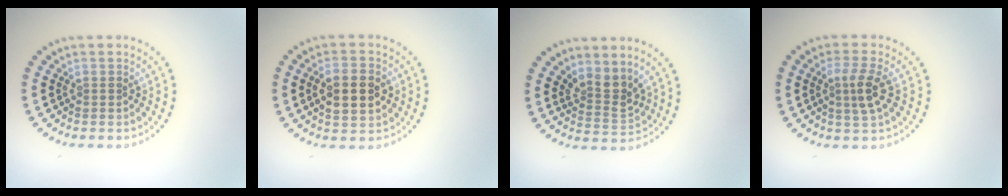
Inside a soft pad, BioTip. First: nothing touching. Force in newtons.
{"total": 4.6, "press": 4.6, "slide": 0.3}
{"total": 2.7, "press": 2.0, "slide": 1.9}
{"total": 2.7, "press": 2.5, "slide": 1.1}